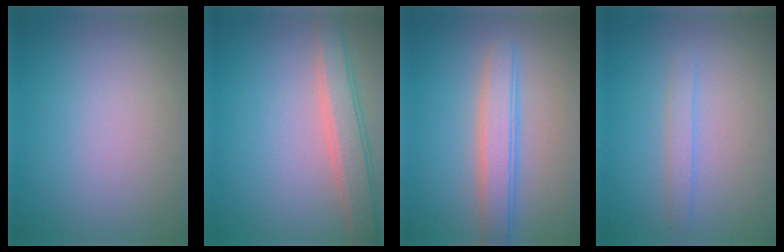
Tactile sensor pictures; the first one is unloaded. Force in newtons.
{"total": 3.6, "press": 3.6, "slide": 0.2}
{"total": 3.6, "press": 3.6, "slide": 0.2}
{"total": 1.2, "press": 1.2, "slide": 0.2}